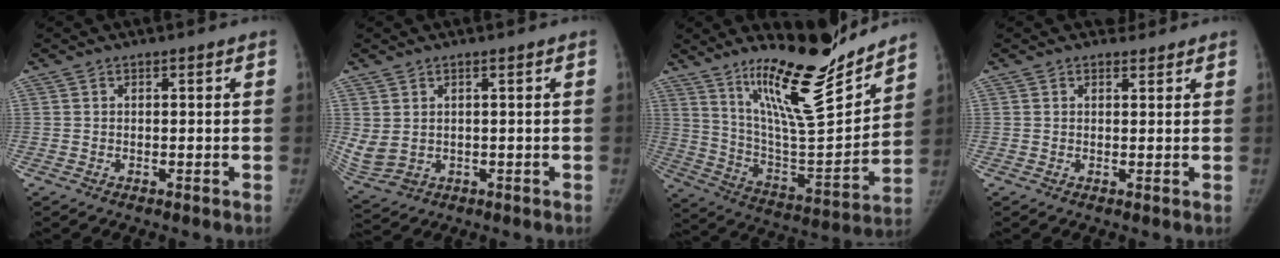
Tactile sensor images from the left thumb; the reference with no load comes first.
{"total": 6.6, "force": [0.8, 4.4, 4.8], "torque": [-0.110, -0.008, 0.032]}
{"total": 22.2, "force": [16.6, 4.5, 14.0], "torque": [-0.188, -0.118, 0.285]}
{"total": 1.5, "force": [1.3, 0.9, -0.1], "torque": [0.013, -0.008, 0.013]}